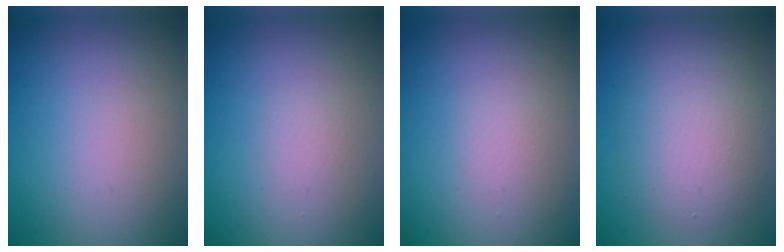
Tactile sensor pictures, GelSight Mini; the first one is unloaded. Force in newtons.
{"total": 0.0}
{"total": 0.7, "press": 0.7, "slide": 0.0}
{"total": 4.4, "press": 4.4, "slide": 0.3}